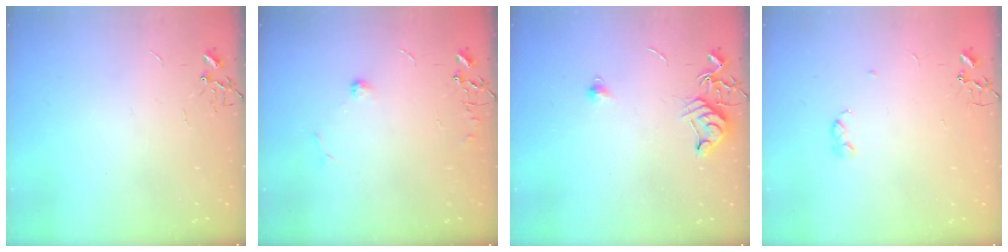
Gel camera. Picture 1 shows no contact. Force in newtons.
{"total": 6.8, "press": 6.8, "slide": 0.9}
{"total": 7.8, "press": 7.7, "slide": 0.8}
{"total": 3.2, "press": 3.1, "slide": 0.6}